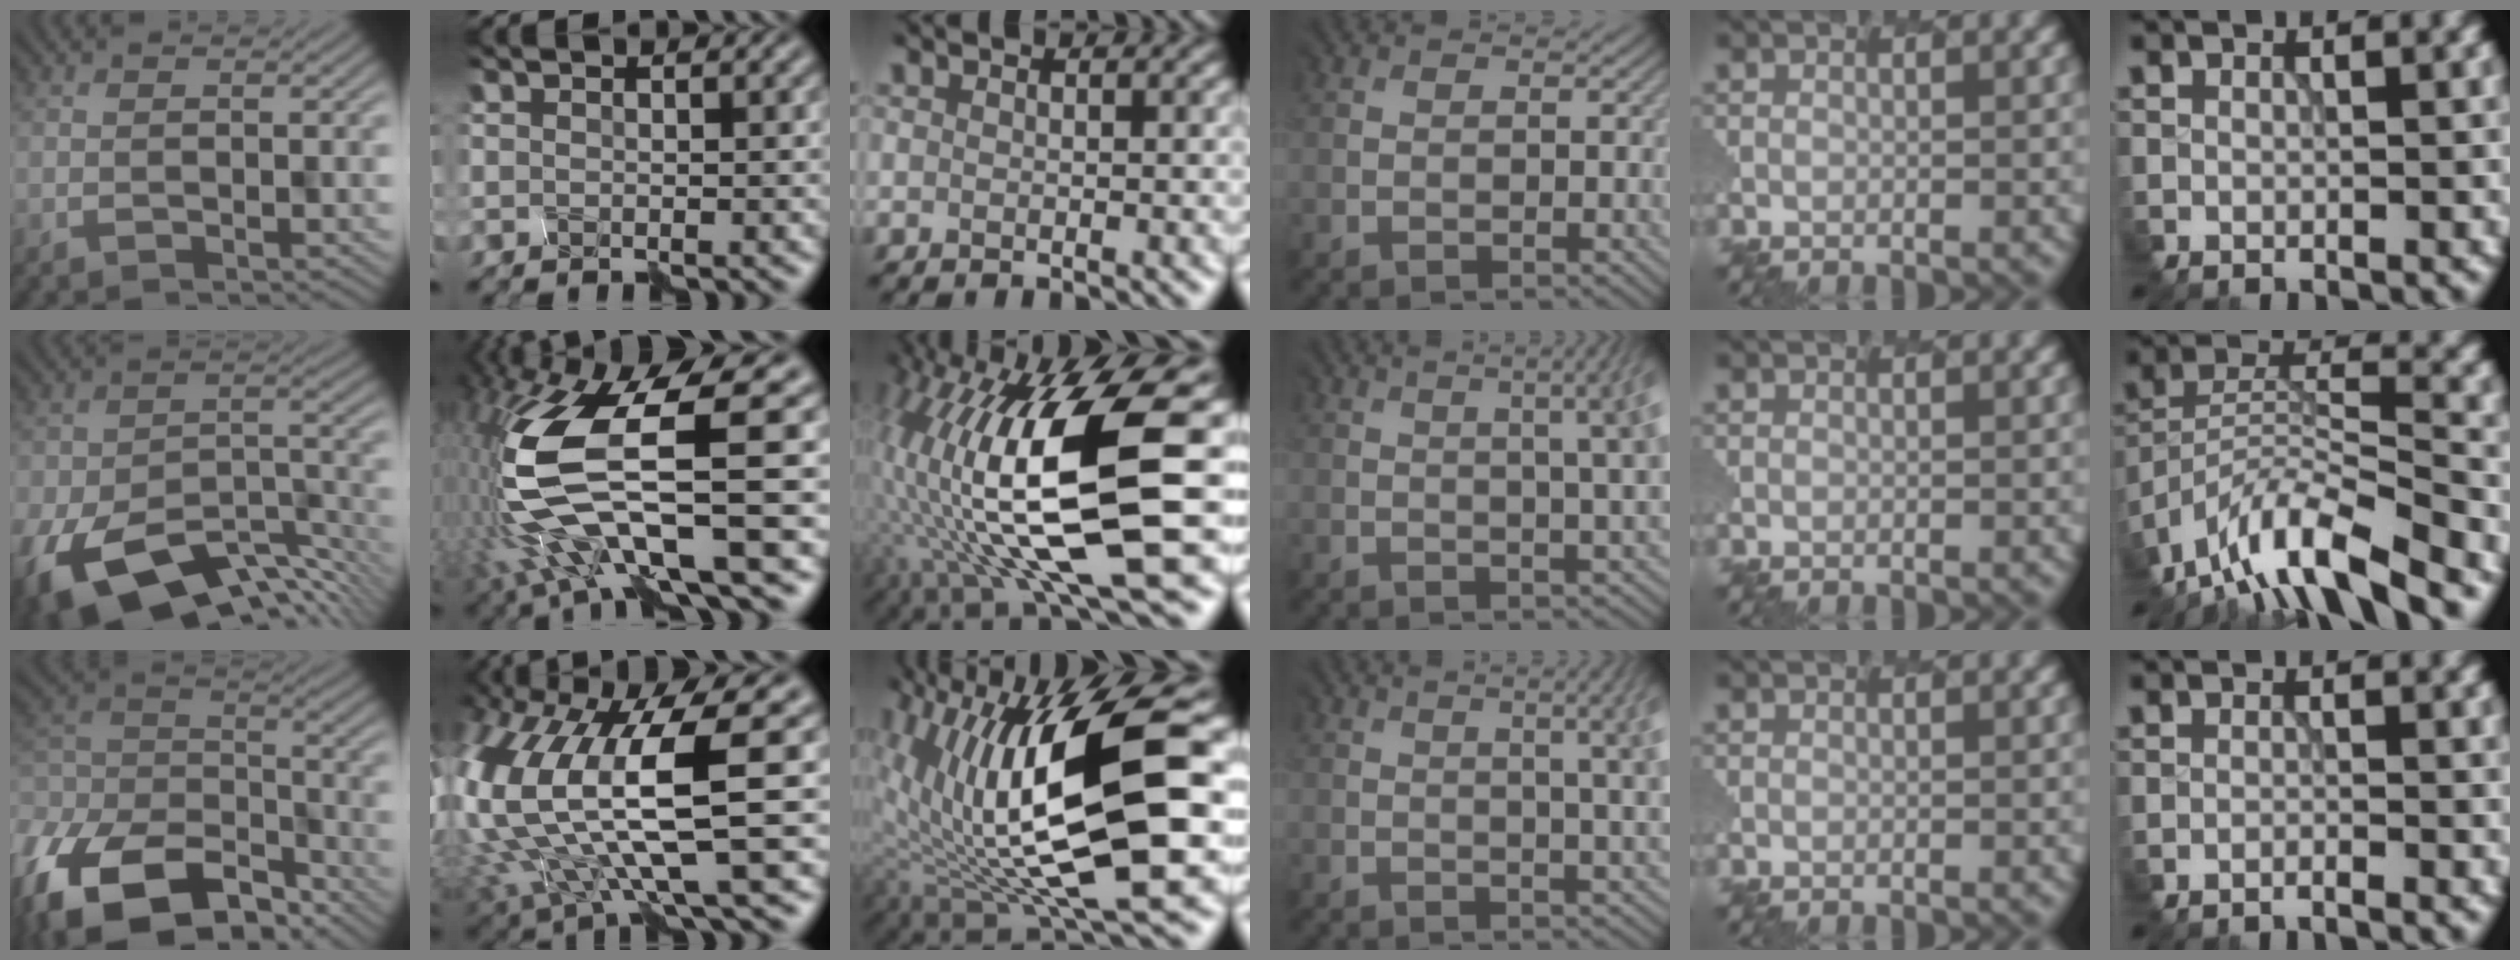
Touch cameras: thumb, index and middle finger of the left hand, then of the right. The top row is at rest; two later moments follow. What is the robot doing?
{"motion": "disassemble", "object": "spray bottle"}